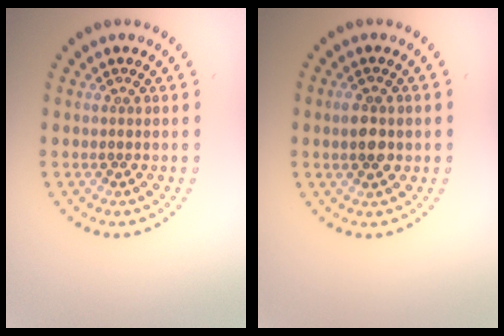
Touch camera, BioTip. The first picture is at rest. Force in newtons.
{"total": 2.5, "press": 2.5, "slide": 0.2}